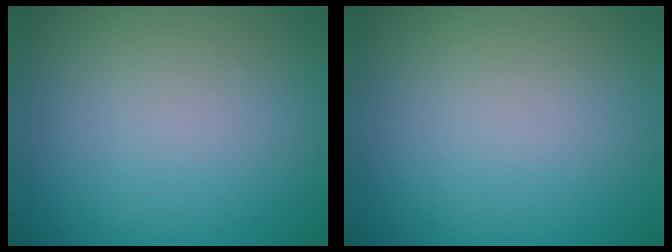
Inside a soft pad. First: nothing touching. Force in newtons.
{"total": 0.0}